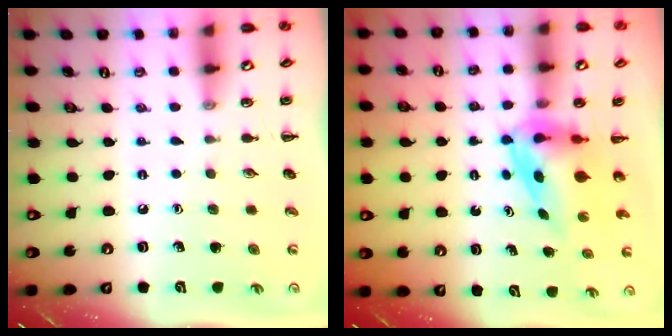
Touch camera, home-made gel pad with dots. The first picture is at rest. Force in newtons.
{"total": 4.0, "press": 3.9, "slide": 0.7}